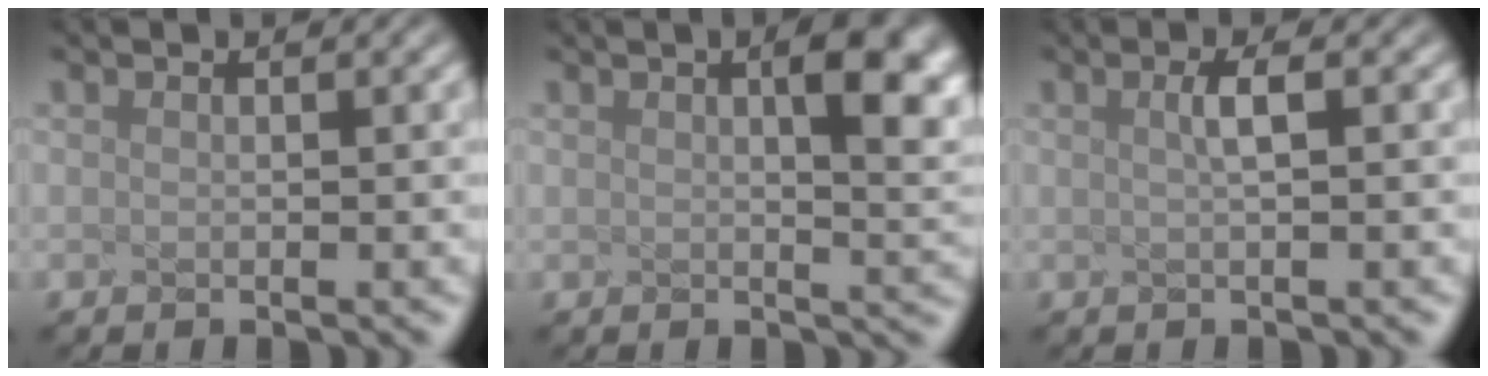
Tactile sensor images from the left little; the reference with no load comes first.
{"total": 4.9, "force": [1.3, 1.1, 4.6], "torque": [-0.051, 0.011, 0.045]}
{"total": 1.4, "force": [-1.0, -0.7, 0.7], "torque": [-0.038, -0.002, 0.016]}